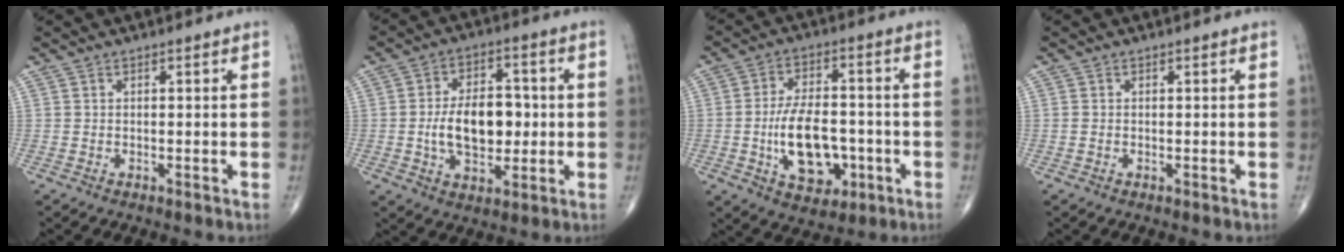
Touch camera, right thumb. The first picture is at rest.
{"total": 12.3, "force": [-0.5, 7.3, 9.8], "torque": [-0.139, 0.011, -0.007]}
{"total": 13.3, "force": [-3.0, 7.7, 10.4], "torque": [-0.154, 0.015, -0.041]}
{"total": 0.6, "force": [-0.1, 0.4, 0.4], "torque": [-0.013, 0.002, -0.001]}